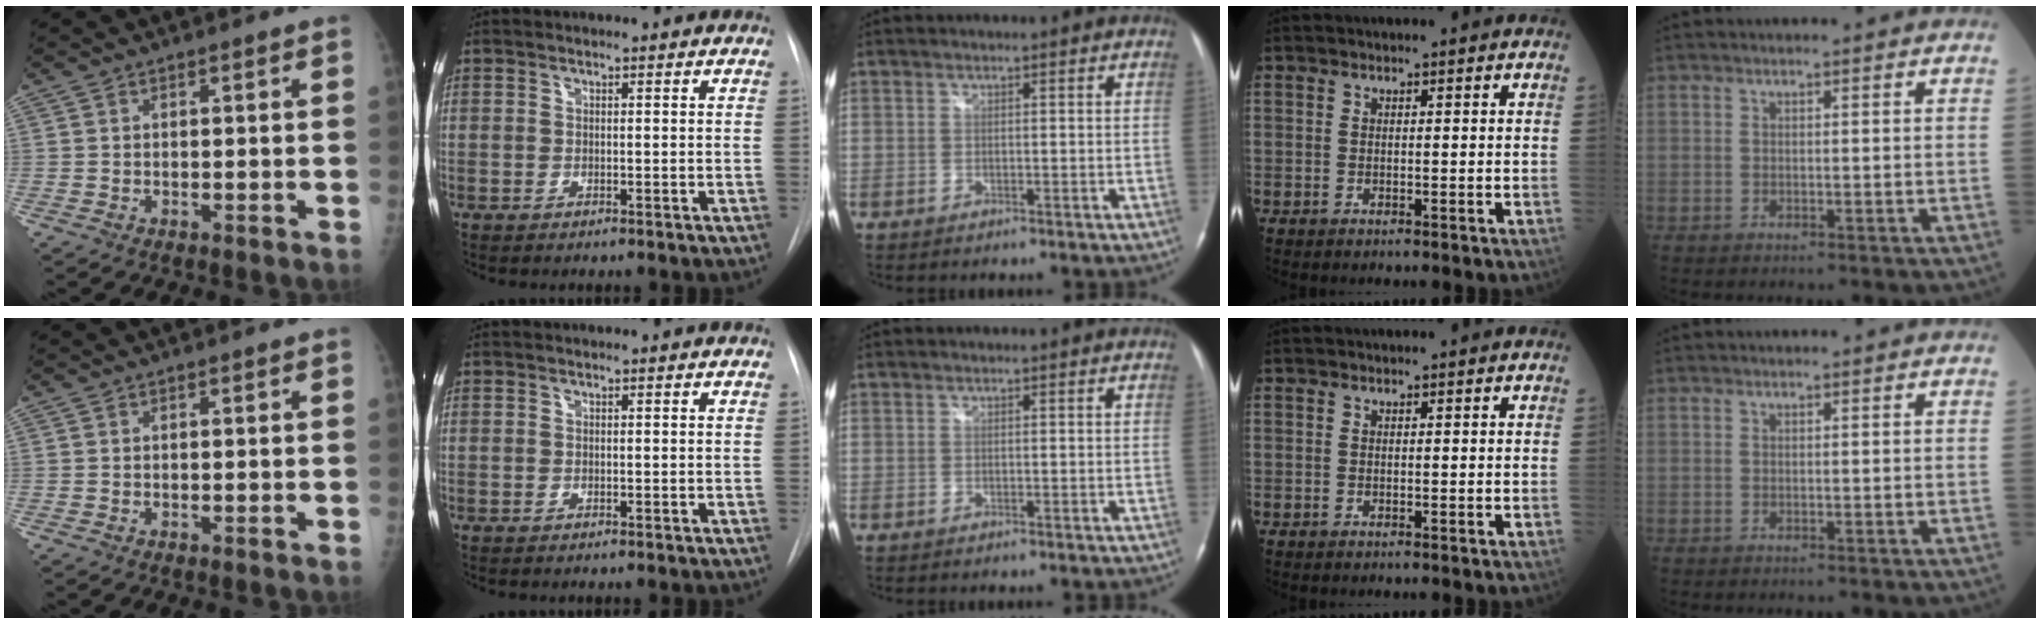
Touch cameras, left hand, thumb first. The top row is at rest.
{}